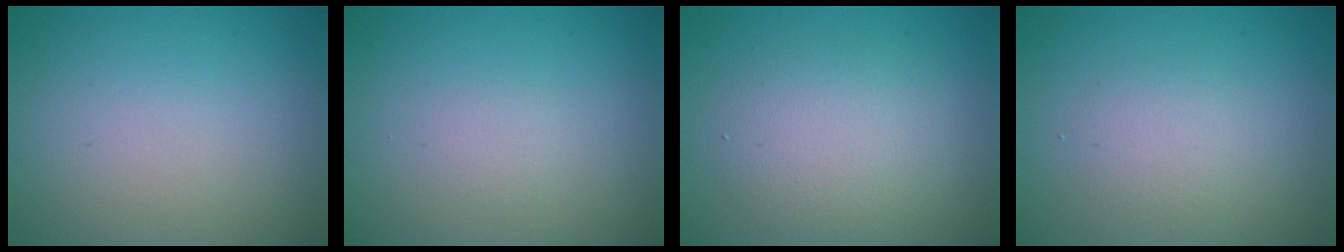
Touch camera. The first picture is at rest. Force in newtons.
{"total": 0.6, "press": 0.6, "slide": 0.0}
{"total": 3.7, "press": 3.7, "slide": 0.1}
{"total": 1.9, "press": 1.9, "slide": 0.1}